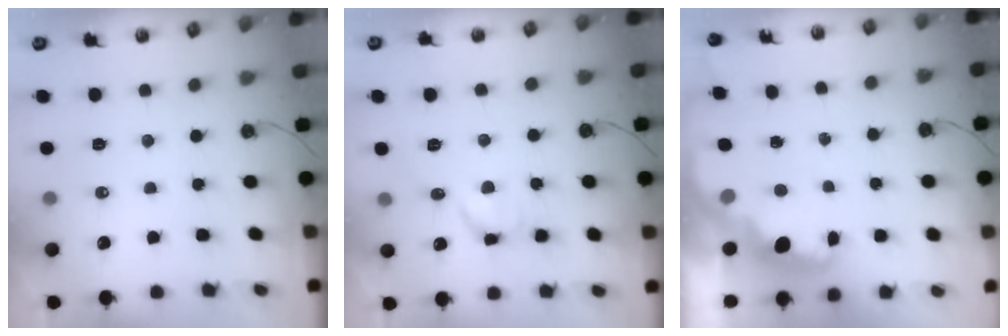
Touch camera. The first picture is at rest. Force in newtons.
{"total": 8.6, "press": 8.5, "slide": 1.2}
{"total": 2.1, "press": 2.1, "slide": 0.6}